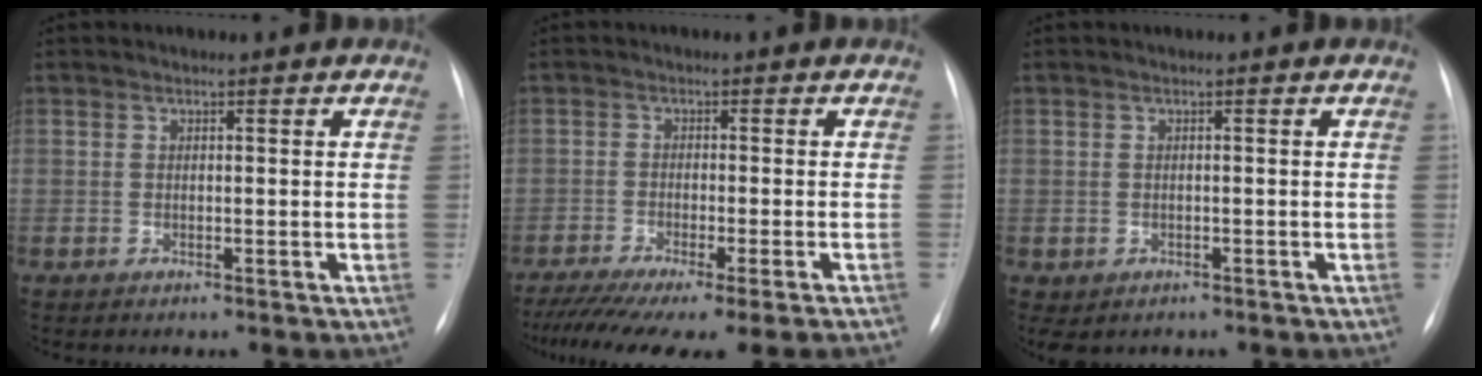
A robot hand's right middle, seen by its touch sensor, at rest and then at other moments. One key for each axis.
{"total": 14.4, "fx": -12.4, "fy": -0.5, "fz": 7.4, "tx": -0.095, "ty": -0.039, "tz": -0.179}
{"total": 2.0, "fx": -1.0, "fy": 1.6, "fz": 0.6, "tx": -0.010, "ty": 0.000, "tz": -0.007}